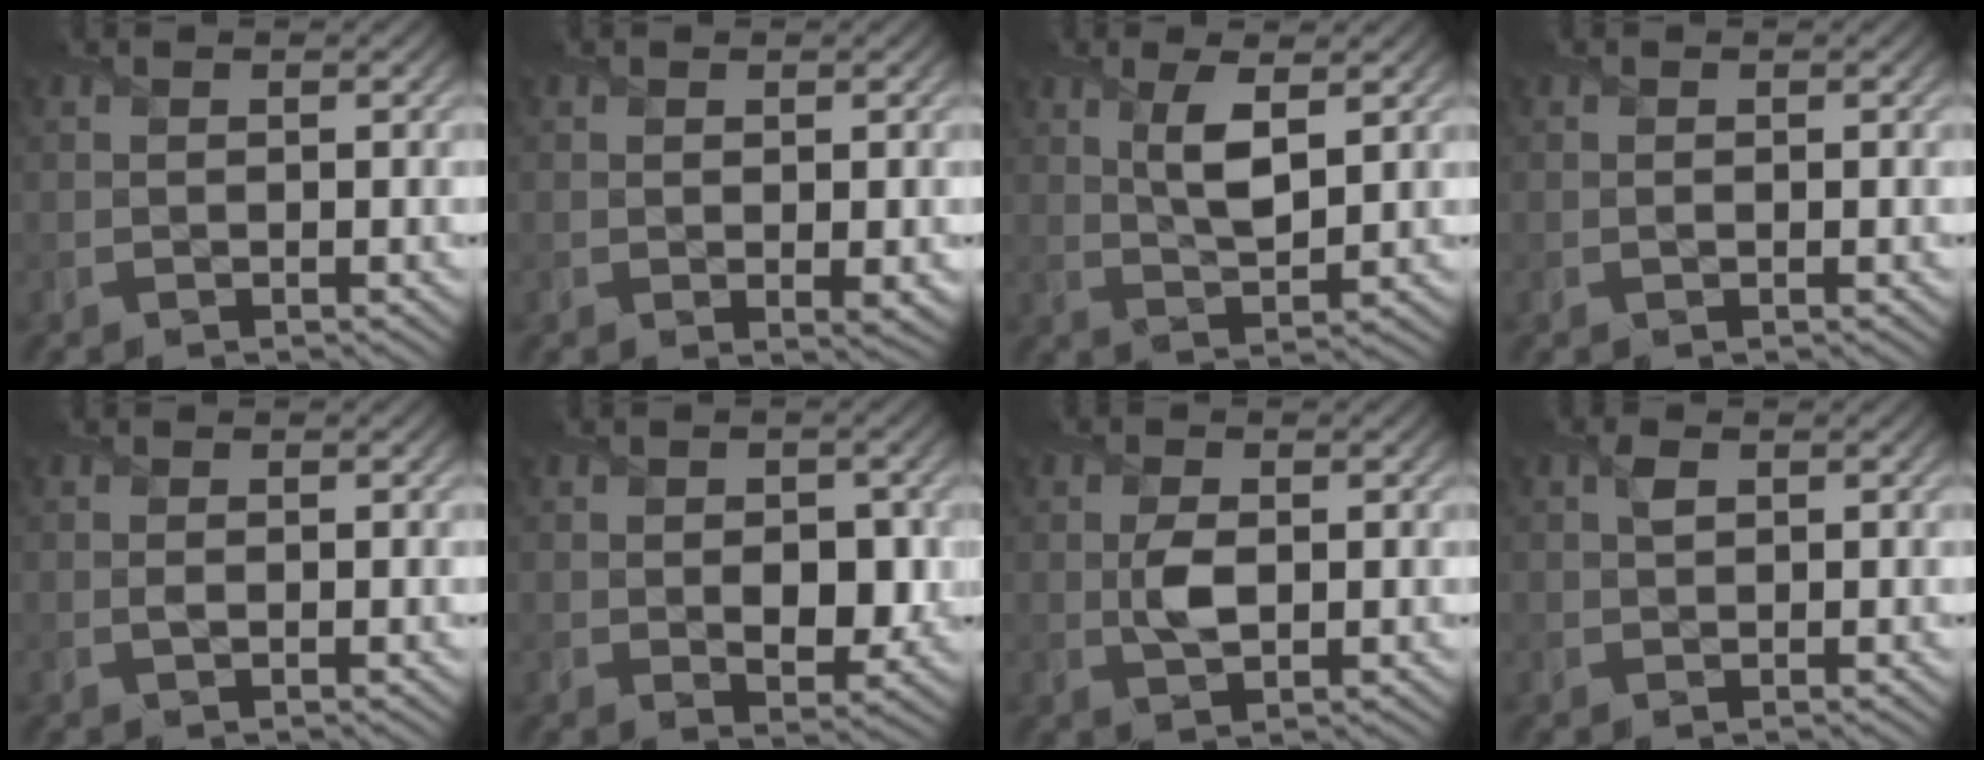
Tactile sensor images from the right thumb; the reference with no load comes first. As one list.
[{"total": 1.4, "force": [0.0, 0.5, 1.3], "torque": [-0.021, -0.006, 0.001]}, {"total": 5.1, "force": [1.9, 1.6, 4.4], "torque": [-0.094, -0.002, 0.038]}, {"total": 0.0}, {"total": 0.6, "force": [-0.1, 0.1, 0.6], "torque": [-0.017, 0.000, -0.004]}, {"total": 4.8, "force": [-0.4, 3.0, 3.7], "torque": [-0.057, -0.011, -0.007]}, {"total": 3.1, "force": [0.0, 1.6, 2.6], "torque": [-0.062, -0.002, -0.001]}, {"total": 1.4, "force": [0.6, 0.8, 1.0], "torque": [-0.021, 0.006, 0.010]}]